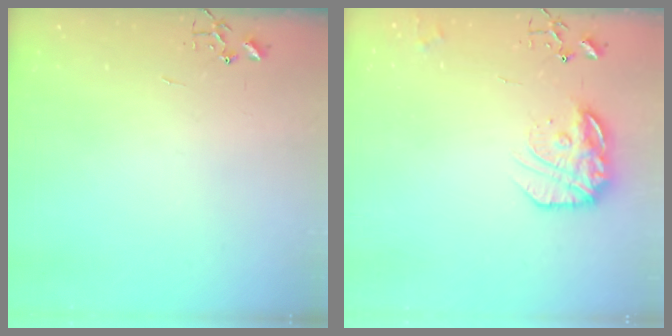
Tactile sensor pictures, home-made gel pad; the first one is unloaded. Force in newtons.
{"total": 16.0, "press": 15.9, "slide": 1.3}